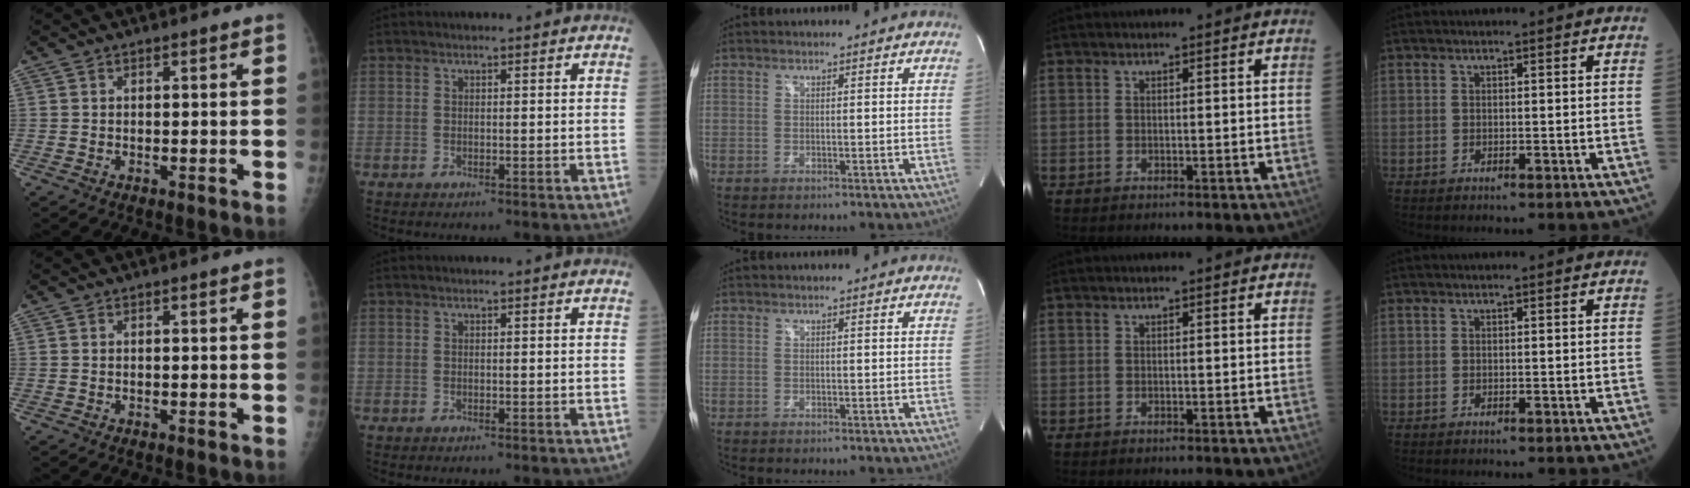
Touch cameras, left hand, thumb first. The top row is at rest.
{}